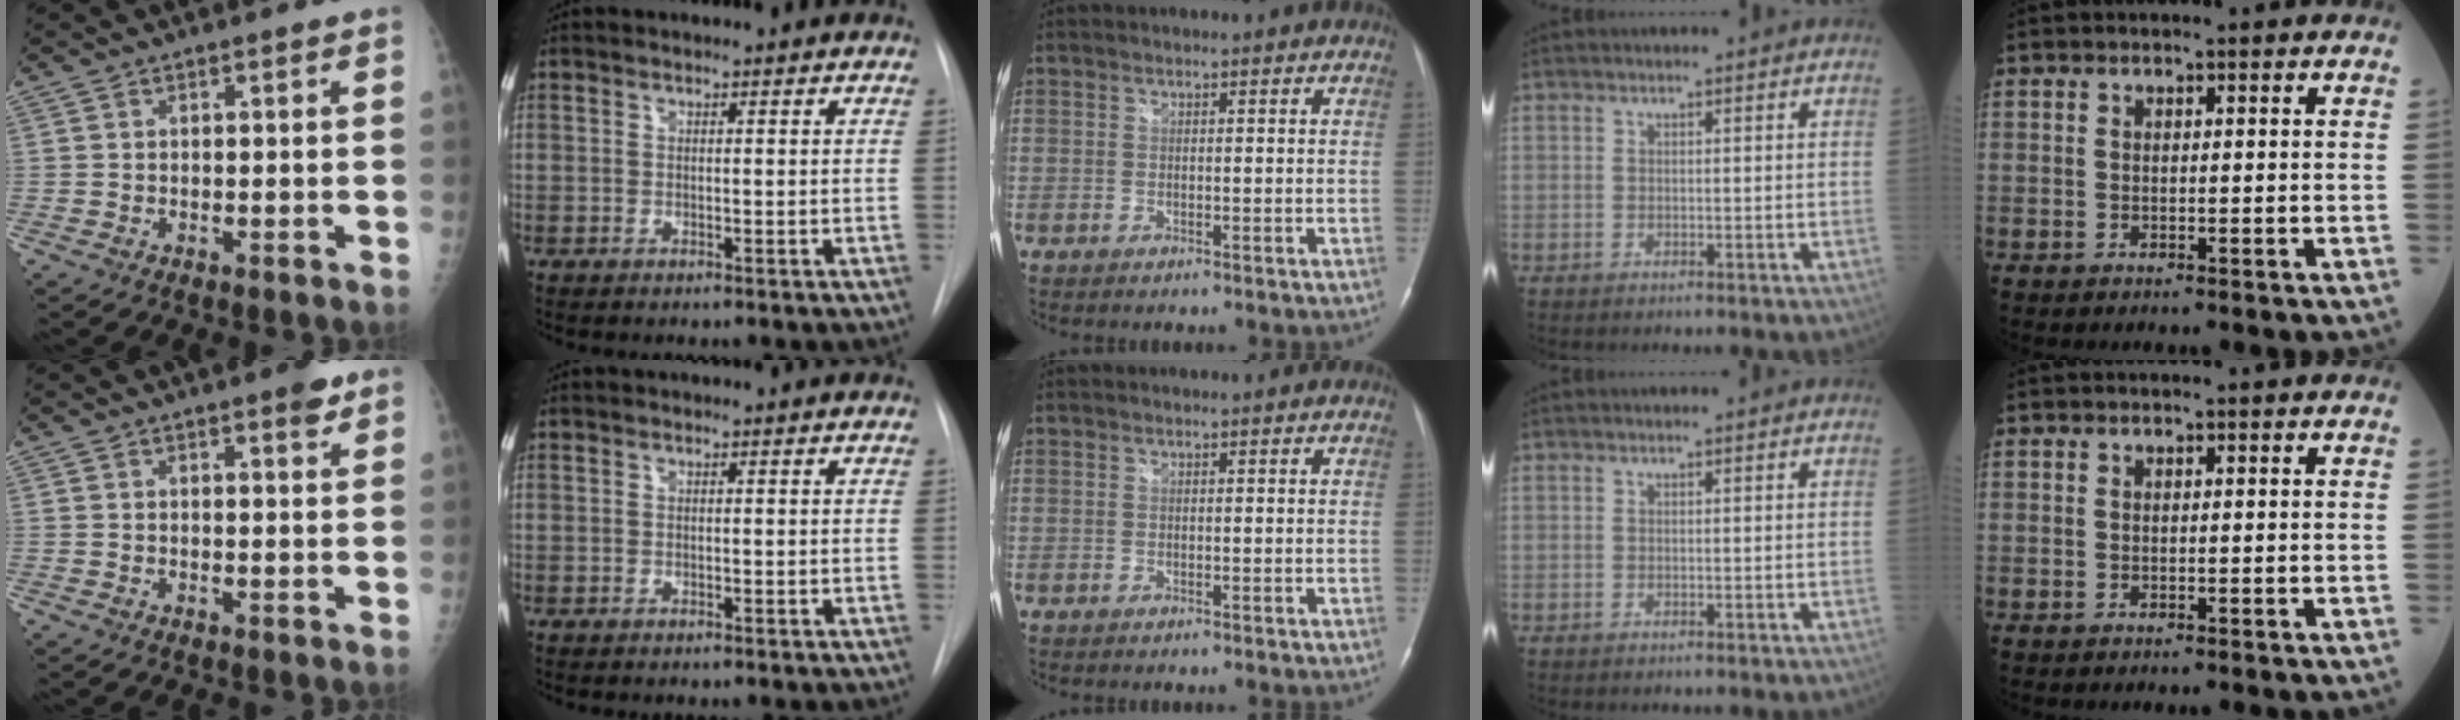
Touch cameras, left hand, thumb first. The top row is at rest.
{"thumb": {"total": 3.2, "force": [2.1, 0.9, 2.2], "torque": [-0.022, -0.010, 0.025]}}